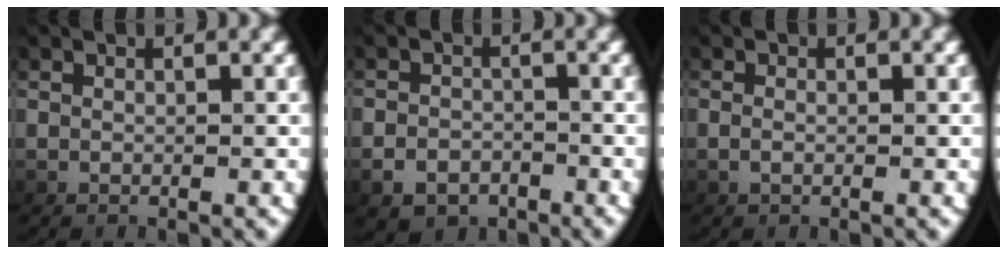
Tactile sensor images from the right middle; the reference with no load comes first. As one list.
[{"total": 3.5, "force": [-2.5, 2.4, 0.6], "torque": [-0.001, -0.012, -0.039]}, {"total": 0.7, "force": [-0.4, 0.1, 0.6], "torque": [-0.025, -0.006, -0.001]}]